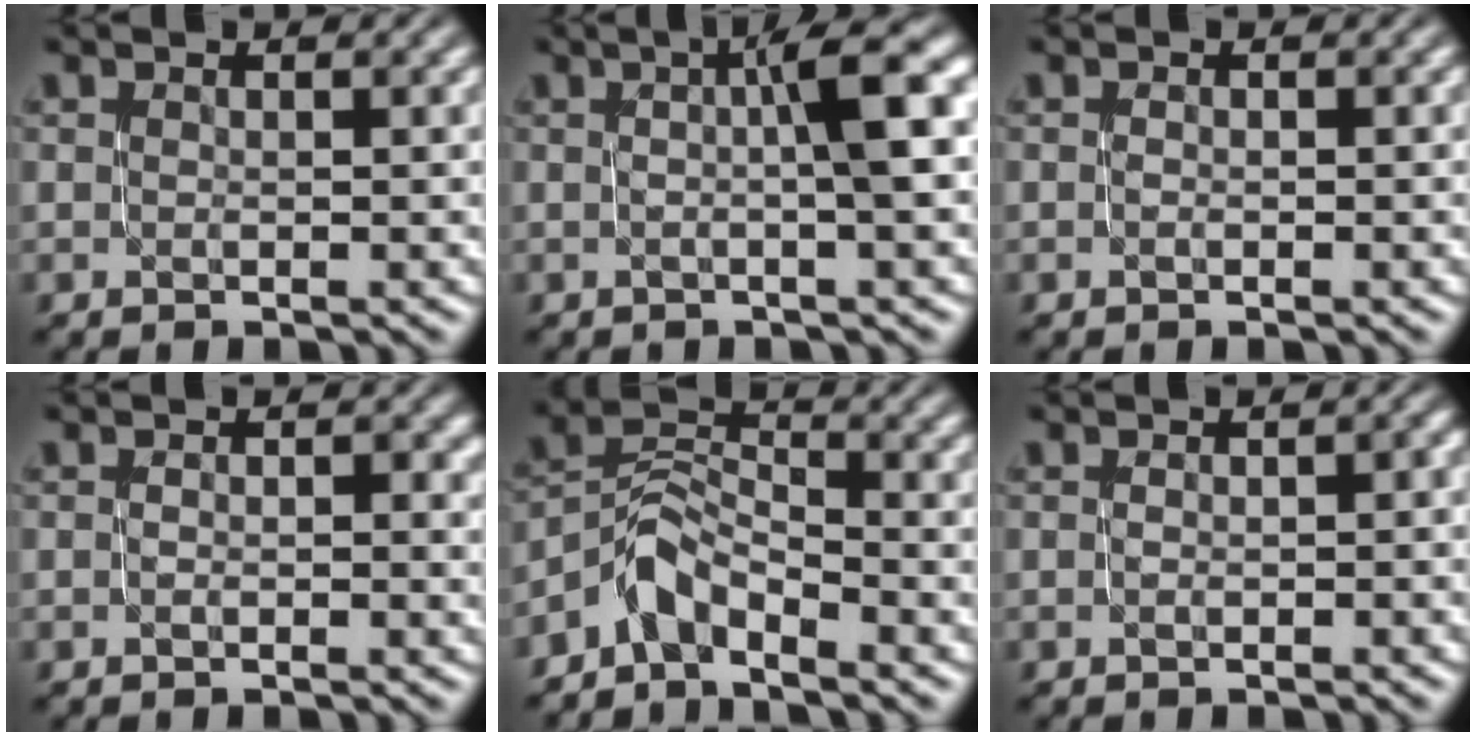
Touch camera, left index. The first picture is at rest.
{"total": 6.1, "force": [0.7, 1.1, 6.0], "torque": [-0.077, 0.013, 0.006]}
{"total": 0.0}
{"total": 0.8, "force": [-0.2, 0.4, 0.7], "torque": [-0.011, -0.003, -0.005]}
{"total": 3.5, "force": [-2.8, 1.4, 1.4], "torque": [-0.023, 0.017, -0.065]}
{"total": 1.8, "force": [-0.3, 0.7, 1.6], "torque": [-0.015, 0.003, -0.003]}